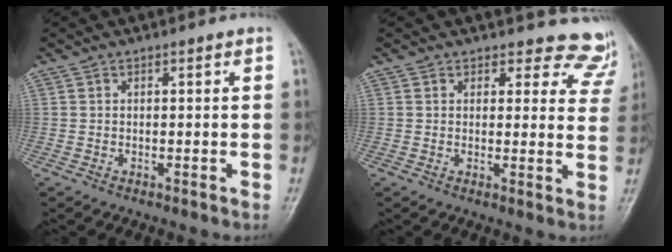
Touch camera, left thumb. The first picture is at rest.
{"total": 9.7, "force": [8.8, 4.1, -0.1], "torque": [0.066, -0.053, 0.063]}